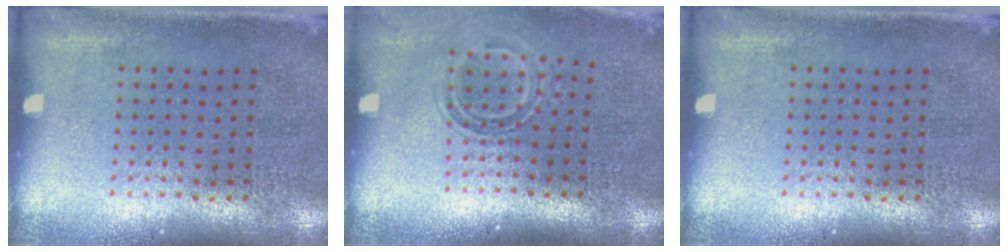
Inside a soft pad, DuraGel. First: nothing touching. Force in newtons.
{"total": 1.6, "press": 1.0, "slide": 1.2}
{"total": 0.0}